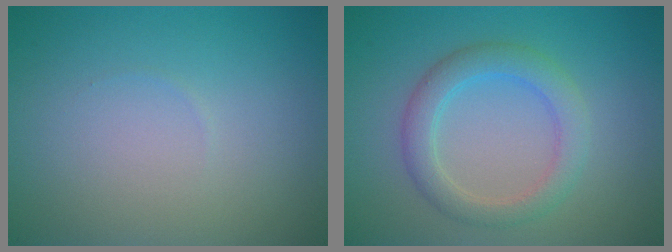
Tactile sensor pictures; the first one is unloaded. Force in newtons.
{"total": 3.5, "press": 3.5, "slide": 0.2}